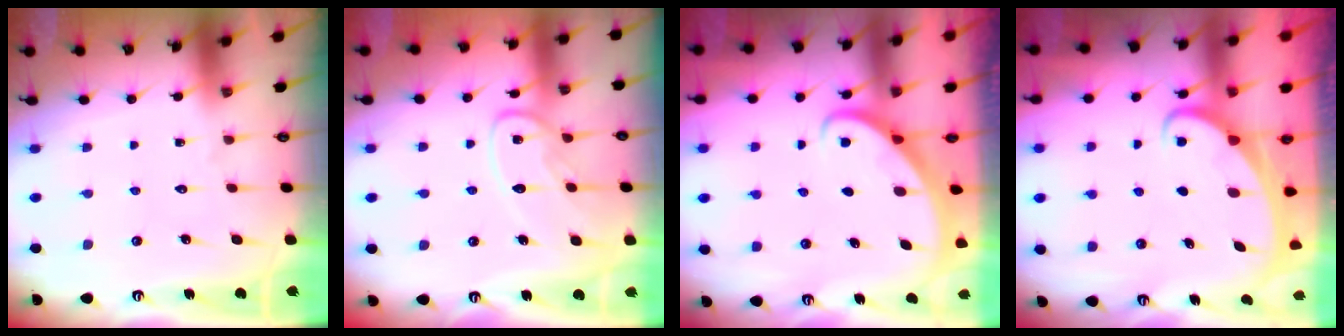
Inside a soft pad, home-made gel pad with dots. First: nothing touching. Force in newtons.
{"total": 11.6, "press": 11.5, "slide": 1.0}
{"total": 2.8, "press": 2.8, "slide": 0.2}
{"total": 2.4, "press": 2.4, "slide": 0.3}